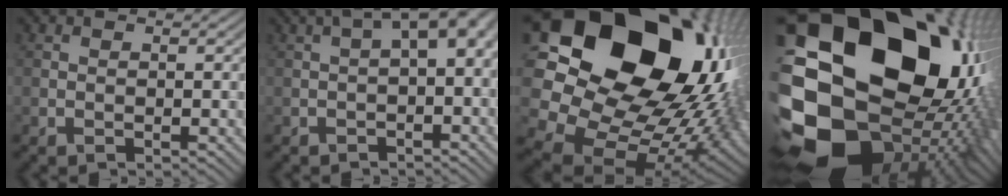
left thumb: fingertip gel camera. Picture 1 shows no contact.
{"total": 6.5, "force": [0.6, 2.4, 6.0], "torque": [-0.084, 0.016, 0.004]}
{"total": 23.6, "force": [6.1, 18.9, 12.7], "torque": [-0.319, -0.005, 0.133]}
{"total": 24.8, "force": [0.4, 20.1, 14.4], "torque": [-0.300, -0.072, 0.024]}